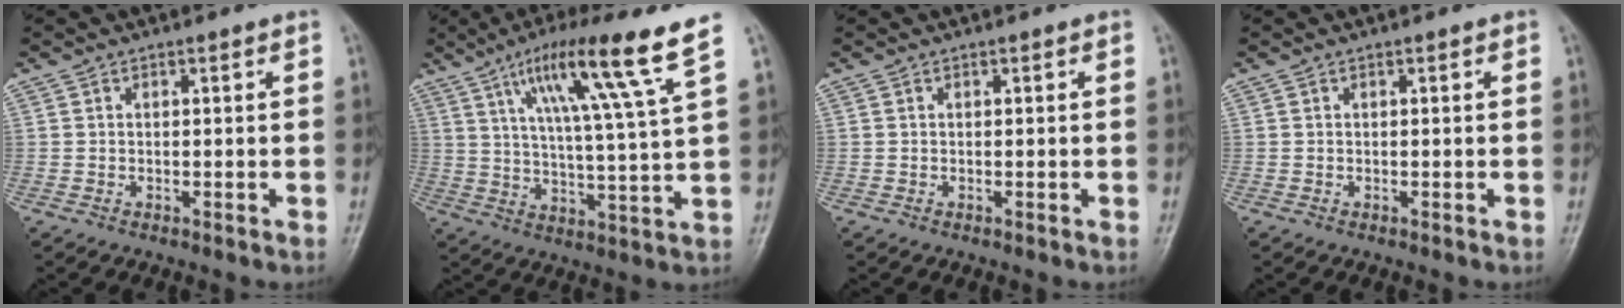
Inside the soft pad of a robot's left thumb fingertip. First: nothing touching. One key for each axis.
{"total": 15.9, "fx": 8.8, "fy": 0.1, "fz": 13.2, "tx": -0.219, "ty": -0.033, "tz": 0.142}
{"total": 0.0}
{"total": 0.0}